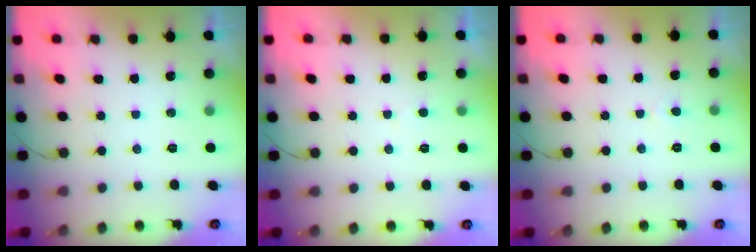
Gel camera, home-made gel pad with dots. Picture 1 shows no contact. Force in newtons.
{"total": 1.9, "press": 1.9, "slide": 0.3}
{"total": 2.0, "press": 2.0, "slide": 0.2}